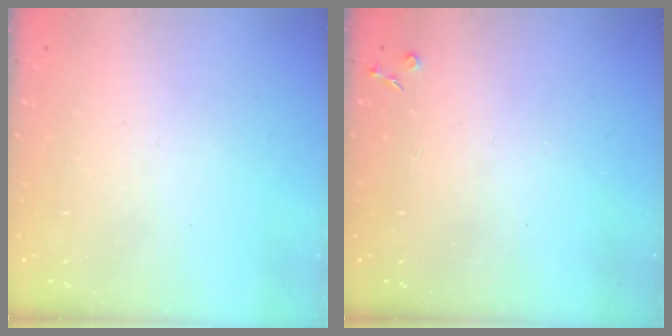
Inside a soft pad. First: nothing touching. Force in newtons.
{"total": 2.8, "press": 2.8, "slide": 0.5}